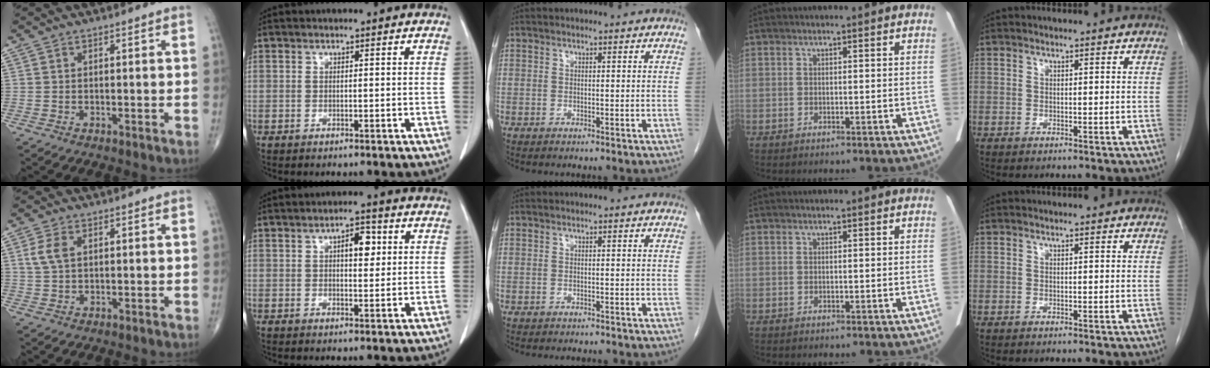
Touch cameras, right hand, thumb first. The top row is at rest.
{"thumb": {"total": 3.8, "force": [1.1, 2.2, 2.9], "torque": [-0.067, 0.005, 0.025]}, "index": {"total": 4.5, "force": [1.3, 1.9, 3.8], "torque": [-0.055, 0.008, 0.017]}, "middle": {"total": 2.6, "force": [-2.4, 0.5, 1.0], "torque": [-0.017, -0.006, -0.027]}}